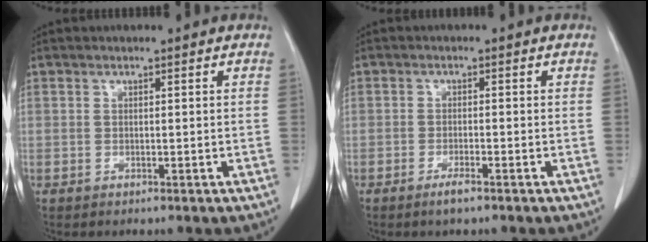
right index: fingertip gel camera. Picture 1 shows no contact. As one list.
[{"total": 2.2, "force": [-1.6, 0.2, 1.5], "torque": [-0.030, -0.002, -0.028]}]